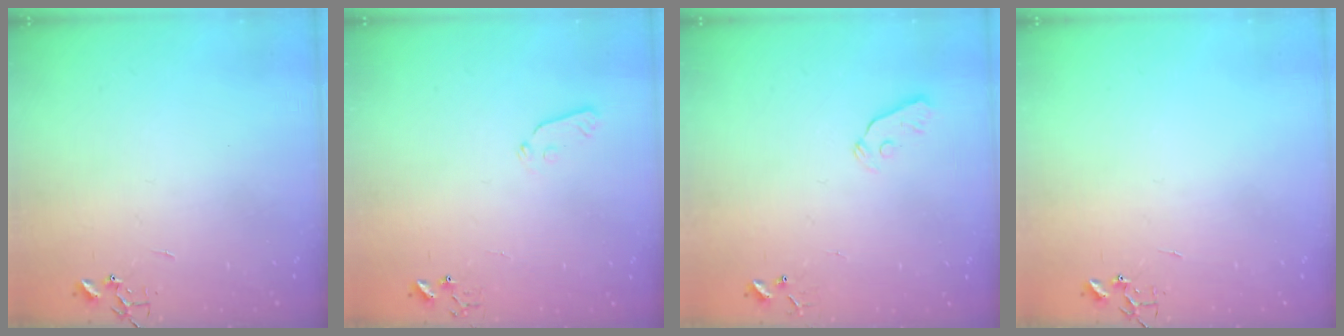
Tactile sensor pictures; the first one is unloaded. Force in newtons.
{"total": 4.8, "press": 4.7, "slide": 0.7}
{"total": 3.3, "press": 3.2, "slide": 0.7}
{"total": 0.0}